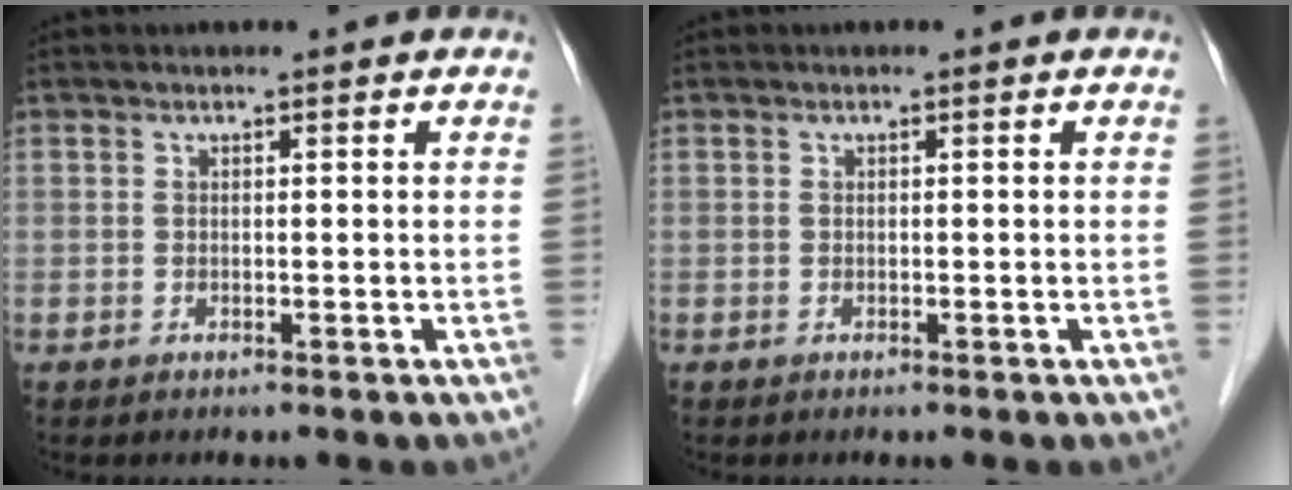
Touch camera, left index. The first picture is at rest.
{"total": 0.0}